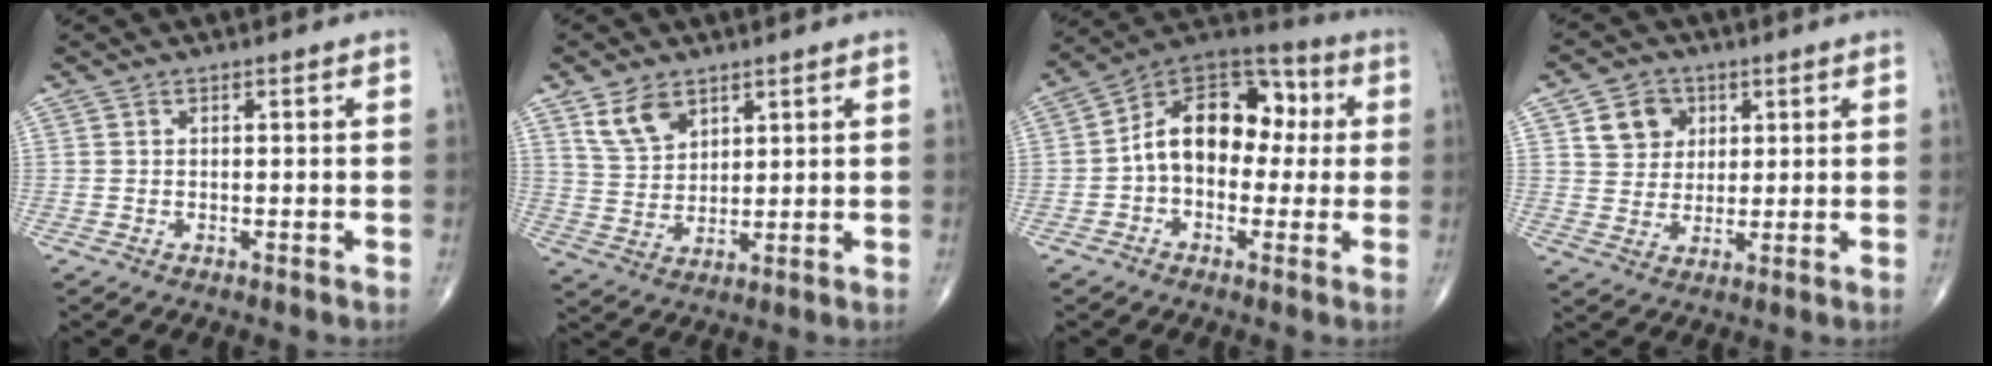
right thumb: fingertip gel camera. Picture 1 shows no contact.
{"total": 7.0, "force": [4.1, 4.3, 3.6], "torque": [-0.053, -0.022, 0.088]}
{"total": 15.5, "force": [0.6, 10.6, 11.3], "torque": [-0.139, 0.047, -0.007]}
{"total": 7.1, "force": [2.7, 6.1, 2.5], "torque": [-0.012, -0.009, 0.047]}